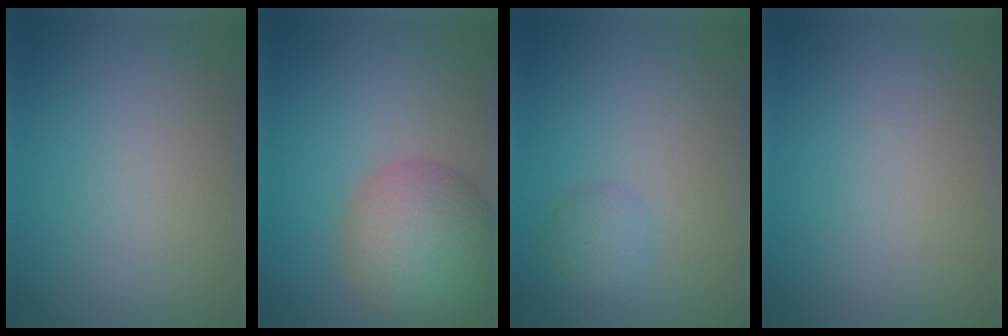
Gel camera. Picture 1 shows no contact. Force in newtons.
{"total": 8.6, "press": 8.6, "slide": 0.3}
{"total": 1.6, "press": 1.6, "slide": 0.1}
{"total": 0.0}